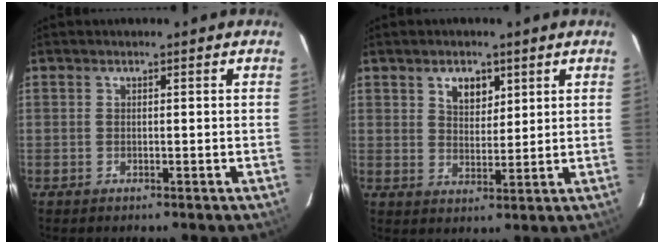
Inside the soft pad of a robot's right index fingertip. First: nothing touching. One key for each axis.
{"total": 5.2, "fx": 2.8, "fy": 3.4, "fz": 2.9, "tx": -0.042, "ty": 0.004, "tz": 0.050}